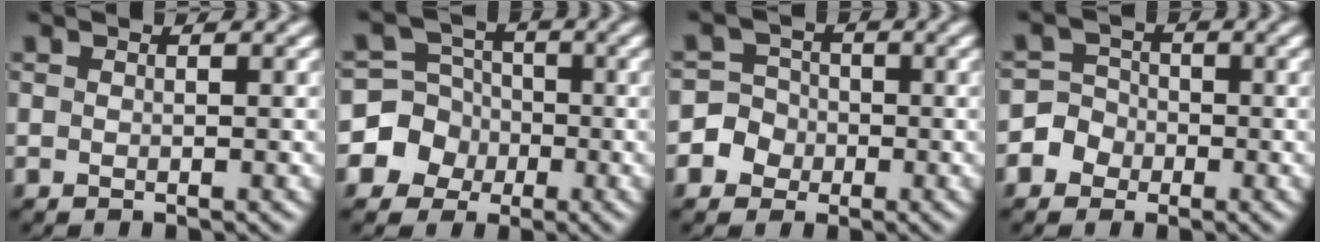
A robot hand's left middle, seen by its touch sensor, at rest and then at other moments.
{"total": 5.3, "force": [-1.6, 5.0, 0.3], "torque": [0.010, 0.017, -0.056]}
{"total": 3.4, "force": [-1.2, 3.2, 0.1], "torque": [0.021, 0.013, -0.033]}
{"total": 3.1, "force": [-1.4, 2.7, 0.1], "torque": [0.016, 0.011, -0.036]}